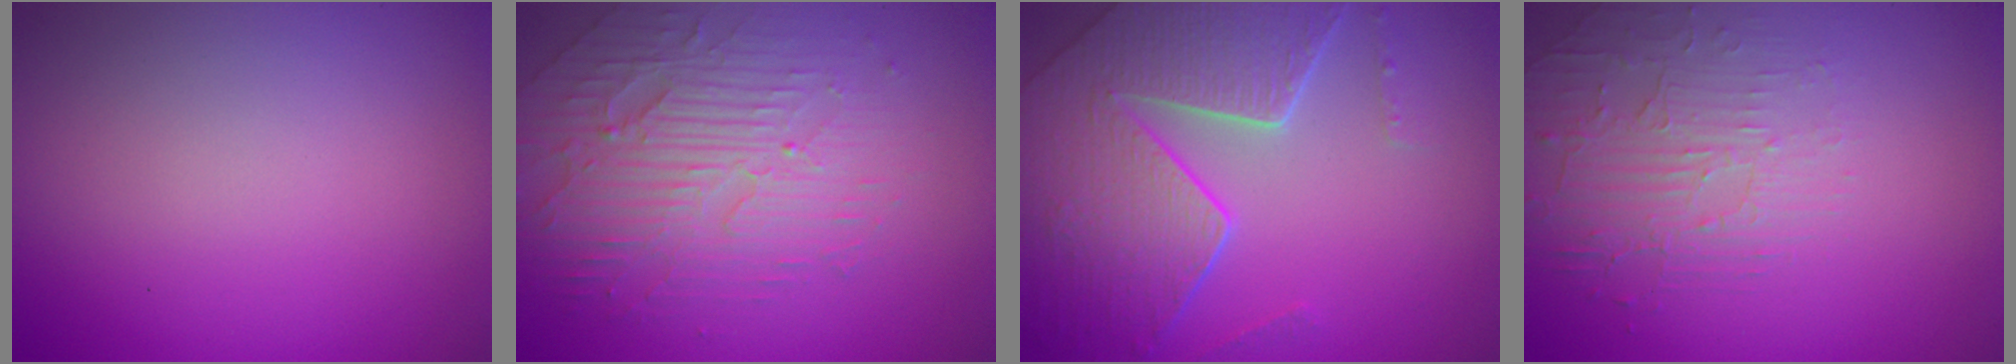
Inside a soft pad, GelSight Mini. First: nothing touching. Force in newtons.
{"total": 4.5, "press": 3.9, "slide": 2.3}
{"total": 7.9, "press": 5.7, "slide": 5.4}
{"total": 2.1, "press": 1.3, "slide": 1.7}